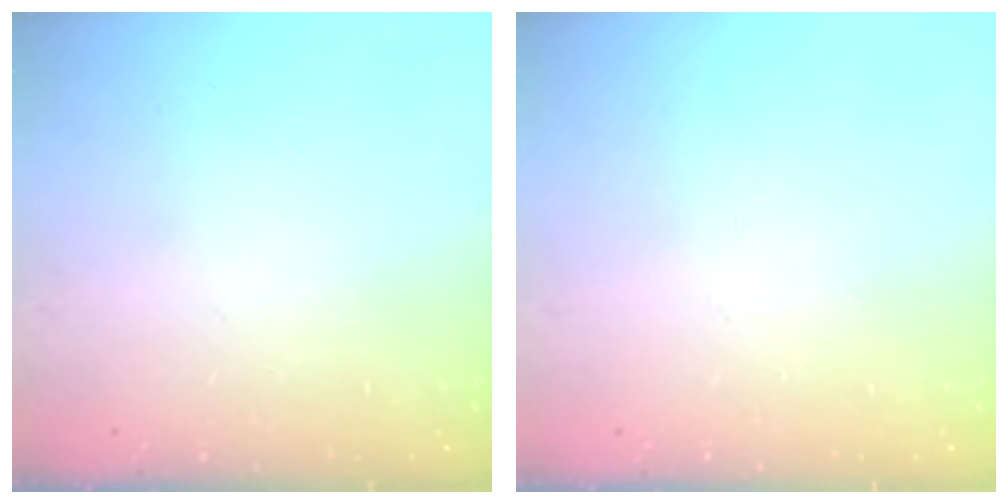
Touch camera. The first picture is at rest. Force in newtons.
{"total": 0.0}